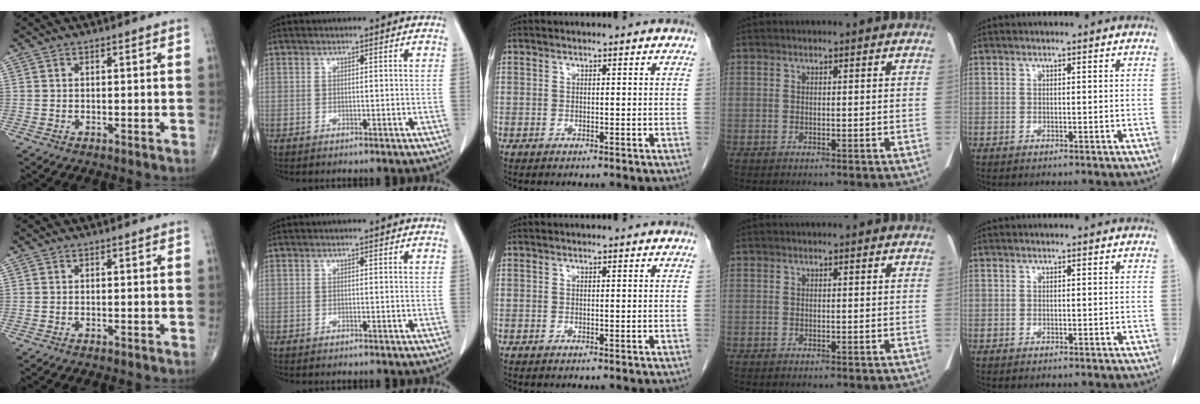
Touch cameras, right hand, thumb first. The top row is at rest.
{}